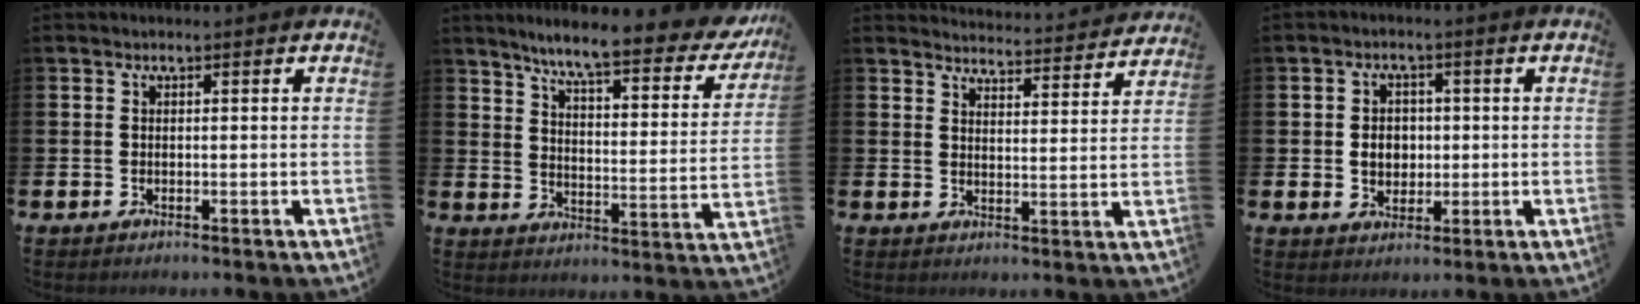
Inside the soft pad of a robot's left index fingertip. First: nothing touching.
{"total": 7.5, "force": [6.6, 0.7, 3.5], "torque": [-0.083, -0.054, 0.104]}
{"total": 4.1, "force": [4.1, 0.2, 0.1], "torque": [-0.010, -0.039, 0.069]}
{"total": 3.4, "force": [0.0, 2.9, 1.8], "torque": [-0.020, 0.002, -0.008]}